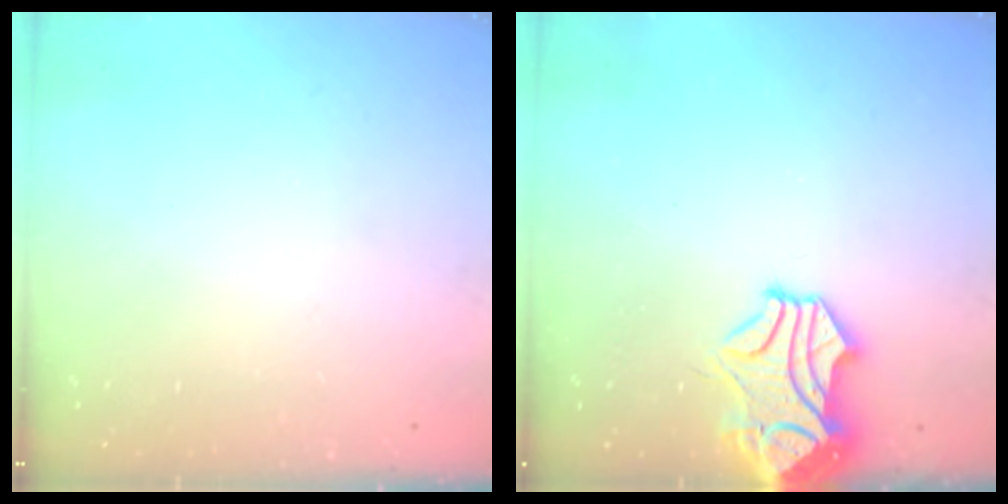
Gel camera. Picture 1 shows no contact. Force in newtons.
{"total": 2.0, "press": 1.3, "slide": 1.5}